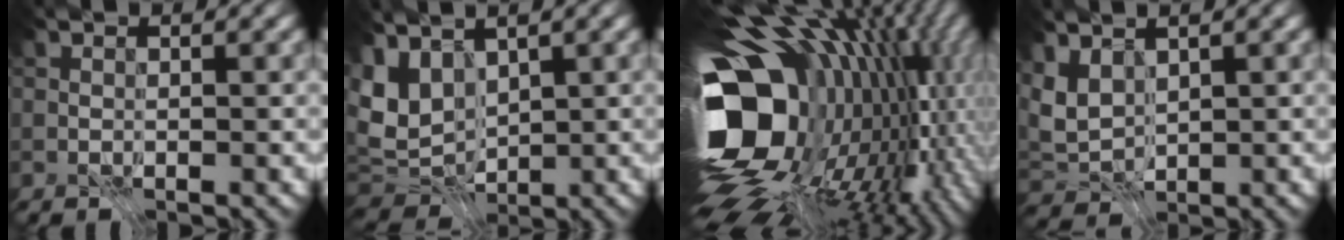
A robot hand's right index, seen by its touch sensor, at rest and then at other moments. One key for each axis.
{"total": 7.8, "fx": 1.6, "fy": 5.5, "fz": 5.3, "tx": -0.107, "ty": 0.010, "tz": 0.040}
{"total": 19.0, "fx": -2.5, "fy": 12.2, "fz": 14.3, "tx": -0.285, "ty": -0.024, "tz": -0.036}
{"total": 3.0, "fx": 1.2, "fy": 1.9, "fz": 2.0, "tx": -0.050, "ty": 0.000, "tz": 0.022}